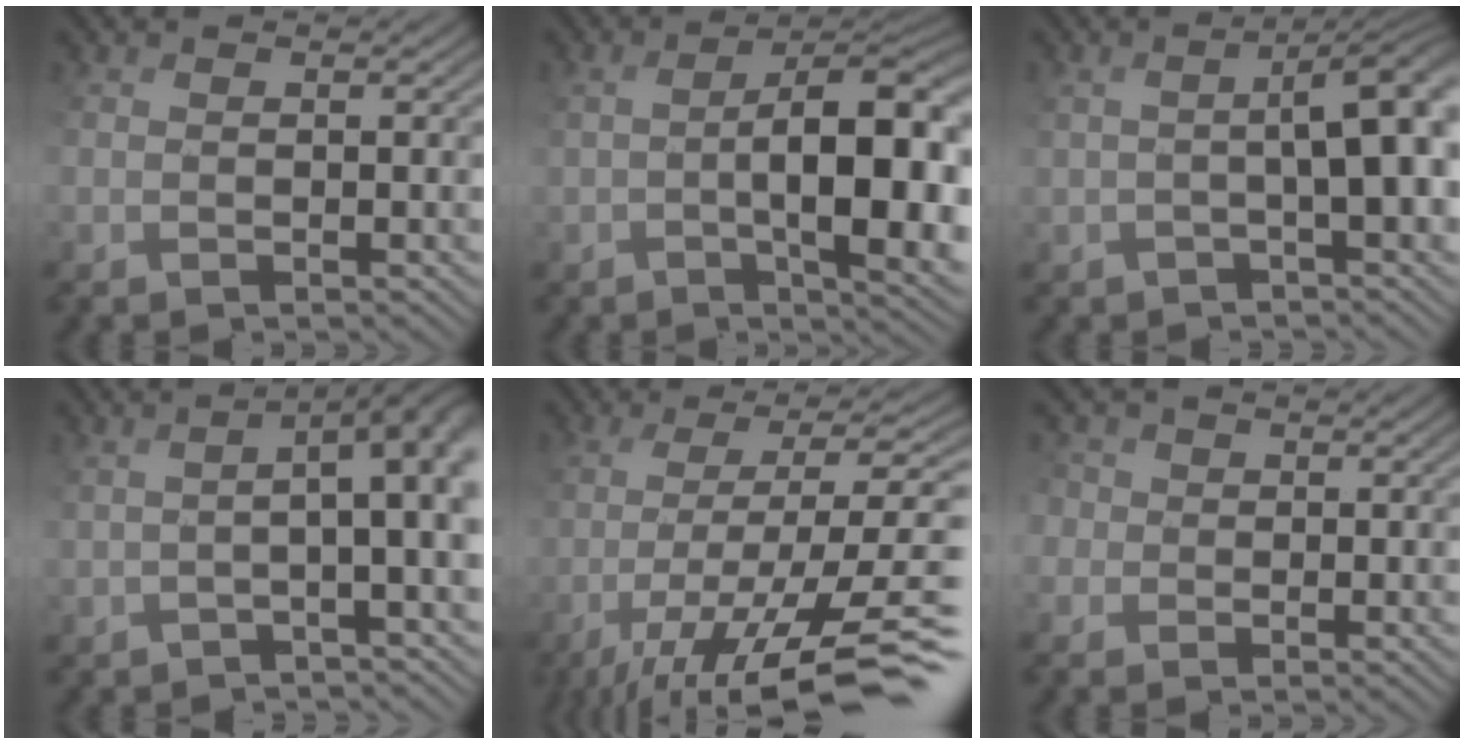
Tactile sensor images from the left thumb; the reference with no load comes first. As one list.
[{"total": 12.4, "force": [-2.3, 4.6, 11.3], "torque": [-0.166, -0.003, -0.012]}, {"total": 5.5, "force": [-0.3, 1.2, 5.3], "torque": [-0.056, 0.012, -0.002]}, {"total": 7.9, "force": [0.0, 1.9, 7.7], "torque": [-0.079, 0.013, 0.010]}, {"total": 12.7, "force": [-6.3, 3.7, 10.3], "torque": [-0.186, 0.003, -0.089]}, {"total": 3.4, "force": [-0.9, 3.2, 0.7], "torque": [-0.041, 0.001, -0.006]}]